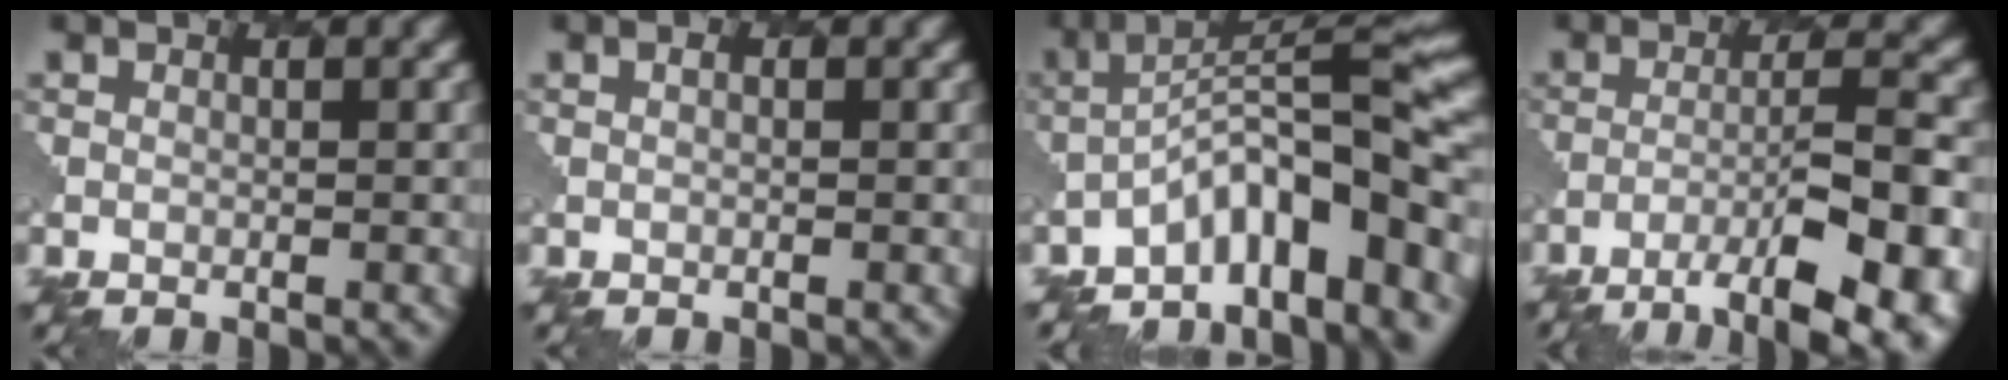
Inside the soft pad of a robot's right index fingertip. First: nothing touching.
{"total": 0.0}
{"total": 9.5, "force": [-5.4, 2.4, 7.4], "torque": [-0.098, 0.022, -0.096]}
{"total": 11.1, "force": [-6.6, 2.6, 8.5], "torque": [-0.132, 0.006, -0.092]}